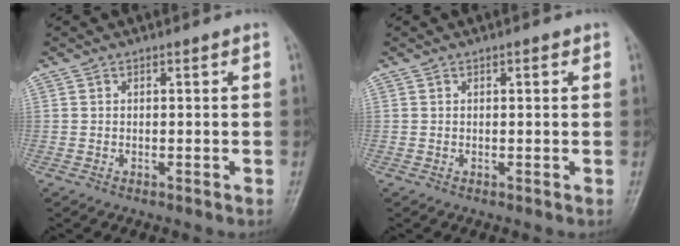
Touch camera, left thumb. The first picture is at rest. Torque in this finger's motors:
{"motor_torque": [-0.23, -0.03, -0.26, 0.03, 0.03]}